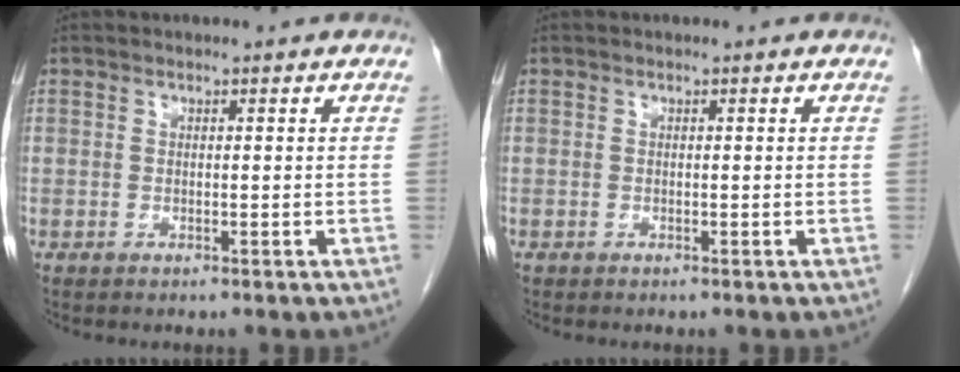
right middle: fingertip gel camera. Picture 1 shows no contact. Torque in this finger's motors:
{"motor_torque": [1.22, -0.92, 0.28, 0.05]}